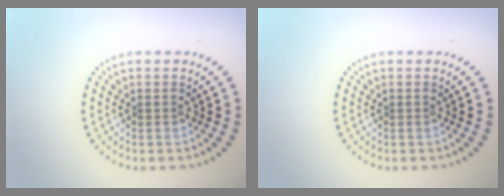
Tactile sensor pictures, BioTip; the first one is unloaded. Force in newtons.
{"total": 0.0}